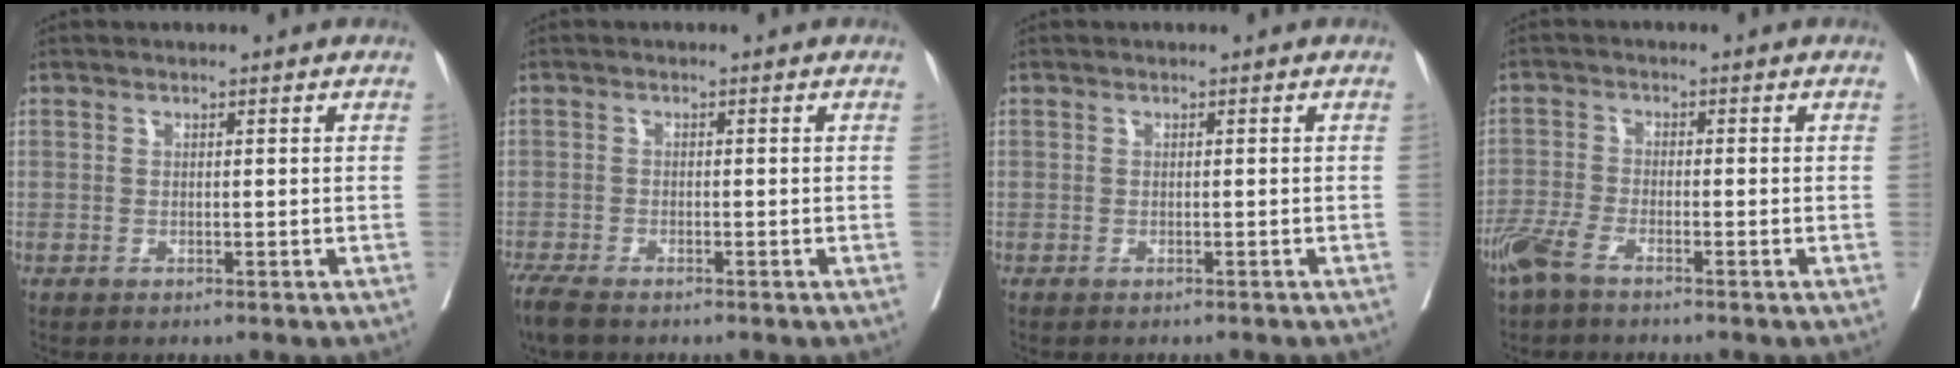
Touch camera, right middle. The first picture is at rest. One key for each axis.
{"total": 4.3, "fx": -3.4, "fy": 1.1, "fz": 2.3, "tx": -0.047, "ty": -0.014, "tz": -0.060}
{"total": 1.5, "fx": -1.5, "fy": 0.1, "fz": 0.3, "tx": -0.003, "ty": -0.001, "tz": -0.021}
{"total": 4.2, "fx": -3.2, "fy": 1.0, "fz": 2.5, "tx": -0.062, "ty": -0.005, "tz": -0.068}